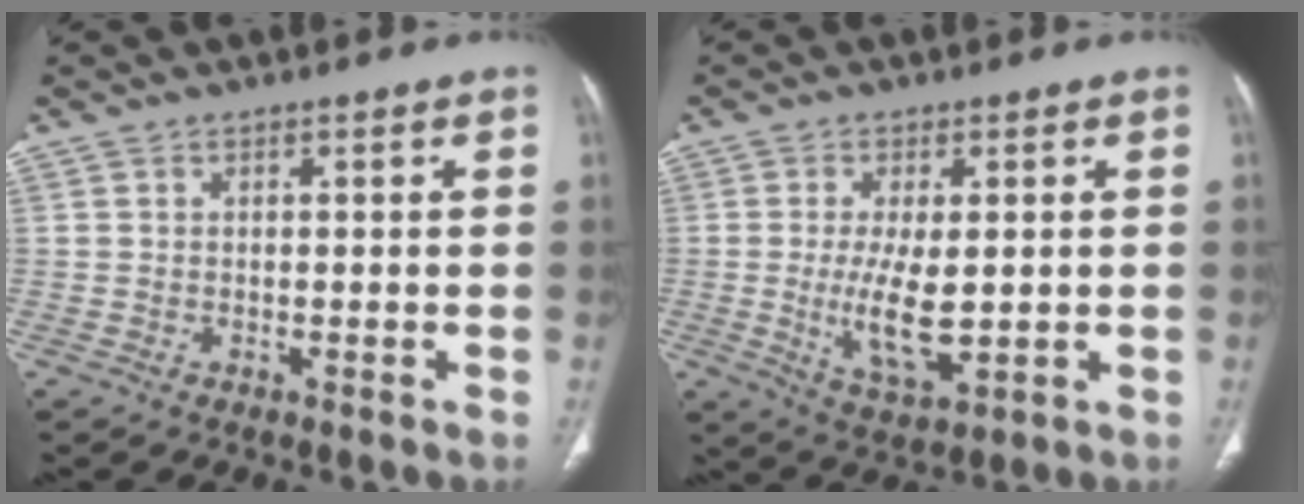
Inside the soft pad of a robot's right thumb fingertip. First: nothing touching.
{"total": 9.2, "force": [-0.5, 4.0, 8.3], "torque": [-0.148, -0.020, 0.002]}